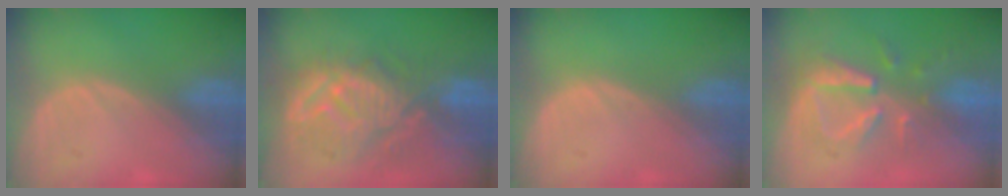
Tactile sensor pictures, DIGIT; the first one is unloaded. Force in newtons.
{"total": 10.7, "press": 10.2, "slide": 3.5}
{"total": 0.0}
{"total": 7.8, "press": 7.6, "slide": 1.5}